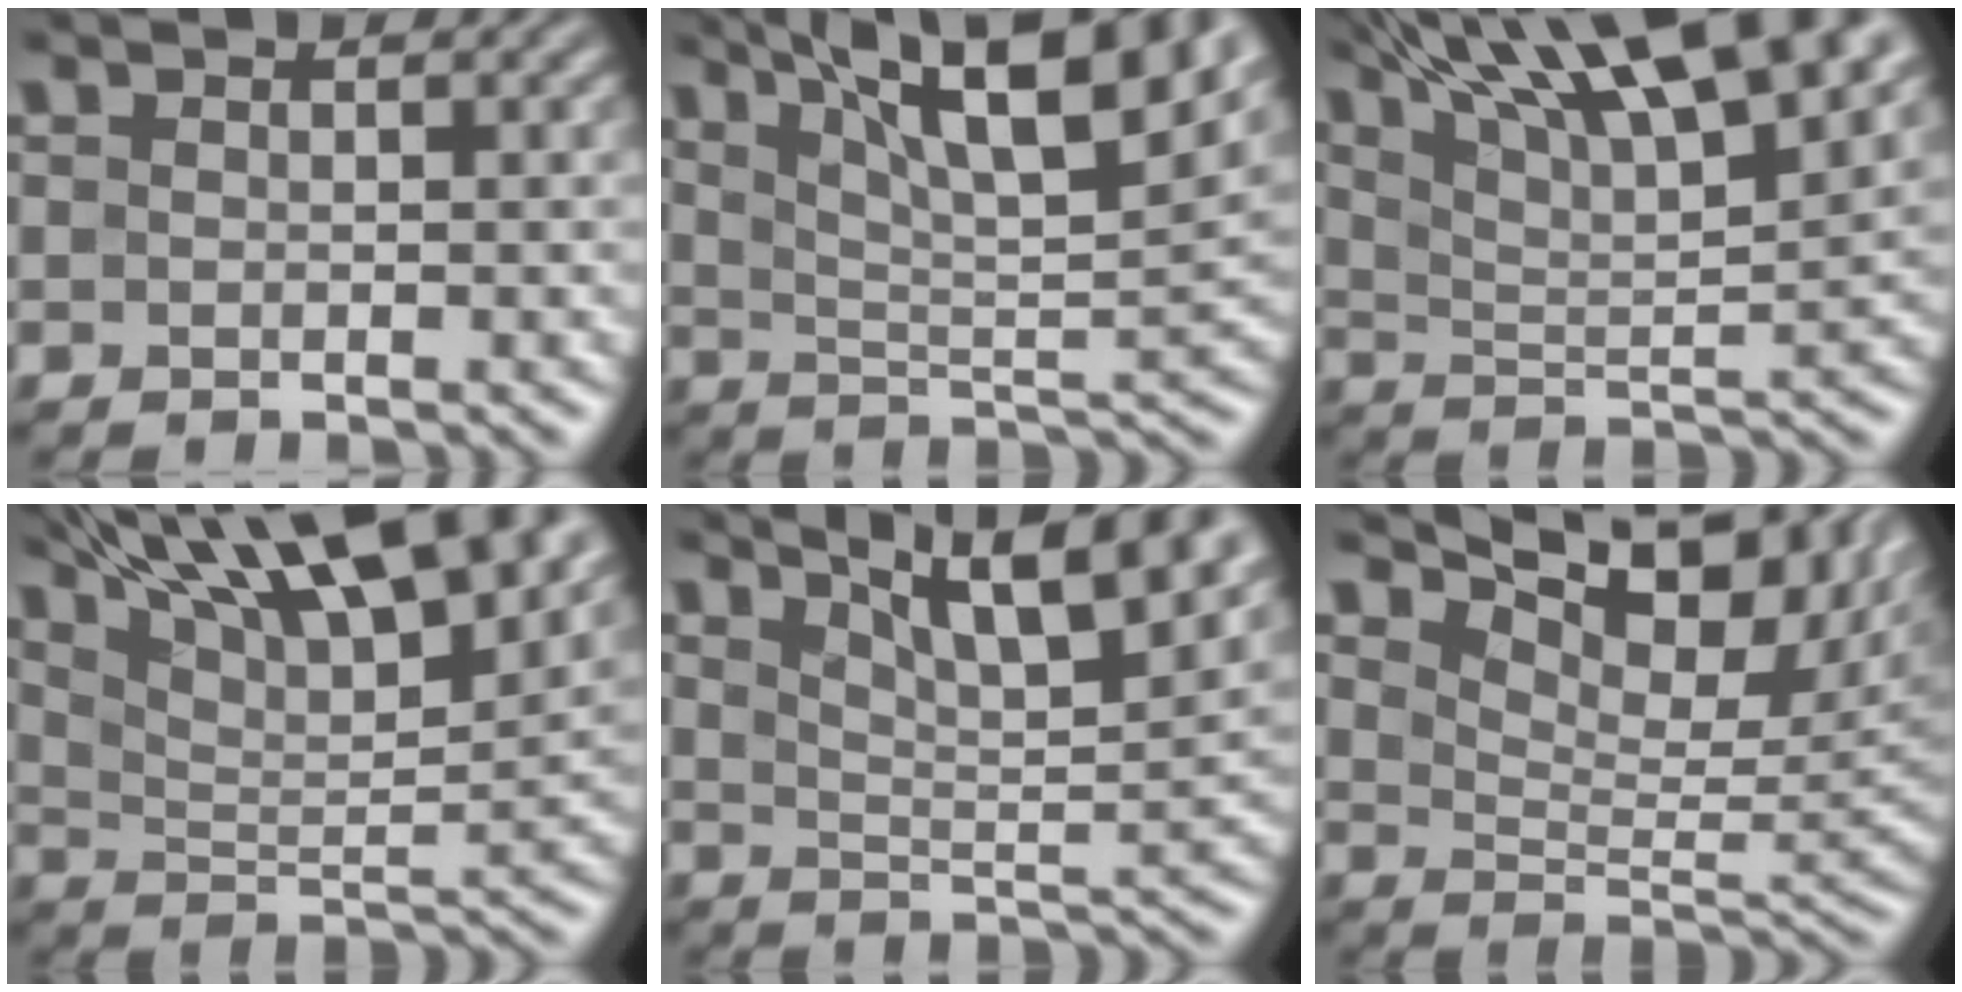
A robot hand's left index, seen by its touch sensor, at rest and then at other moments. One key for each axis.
{"total": 12.6, "fx": 7.6, "fy": 3.4, "fz": 9.4, "tx": -0.134, "ty": 0.019, "tz": 0.105}
{"total": 15.1, "fx": 10.3, "fy": 4.0, "fz": 10.4, "tx": -0.149, "ty": 0.025, "tz": 0.139}
{"total": 16.7, "fx": 11.4, "fy": 5.3, "fz": 10.9, "tx": -0.176, "ty": 0.035, "tz": 0.152}
{"total": 11.2, "fx": 7.8, "fy": 3.1, "fz": 7.4, "tx": -0.083, "ty": 0.024, "tz": 0.085}
{"total": 9.9, "fx": 6.5, "fy": 3.6, "fz": 6.5, "tx": -0.098, "ty": 0.009, "tz": 0.111}